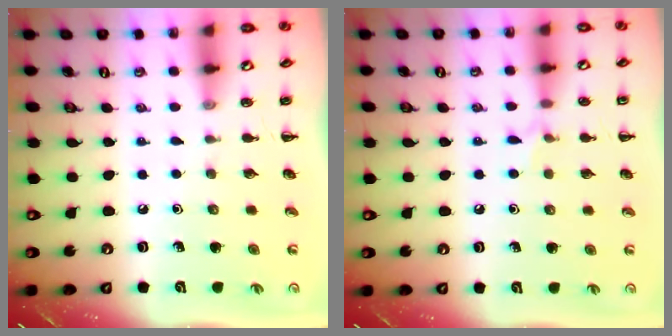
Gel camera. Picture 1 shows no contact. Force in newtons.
{"total": 5.5, "press": 5.2, "slide": 1.7}